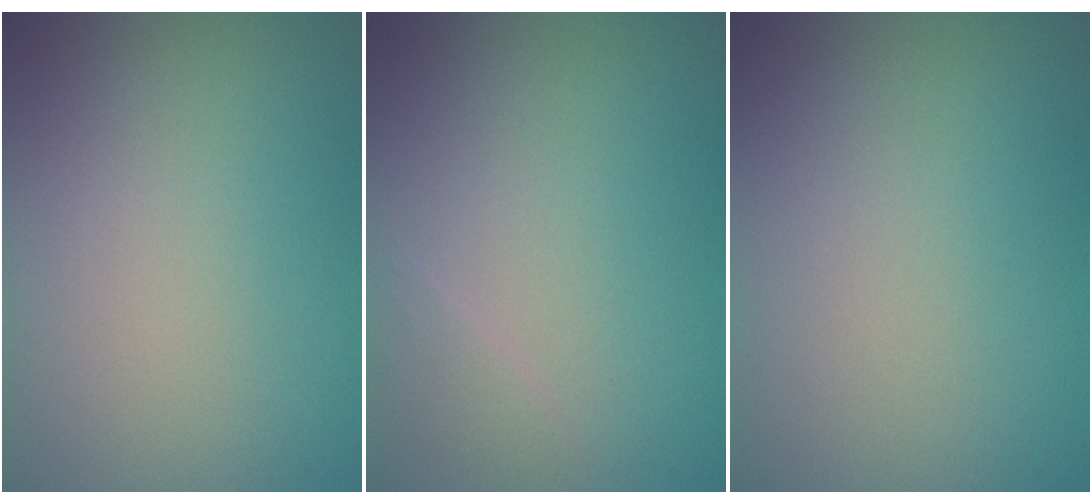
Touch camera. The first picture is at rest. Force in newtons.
{"total": 0.9, "press": 0.9, "slide": 0.0}
{"total": 0.0}